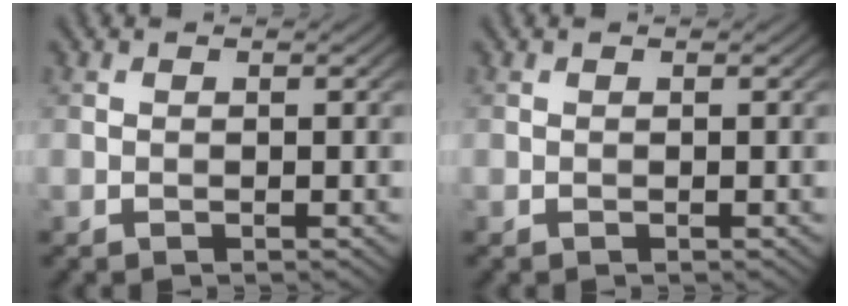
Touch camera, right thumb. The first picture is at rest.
{"total": 0.0}